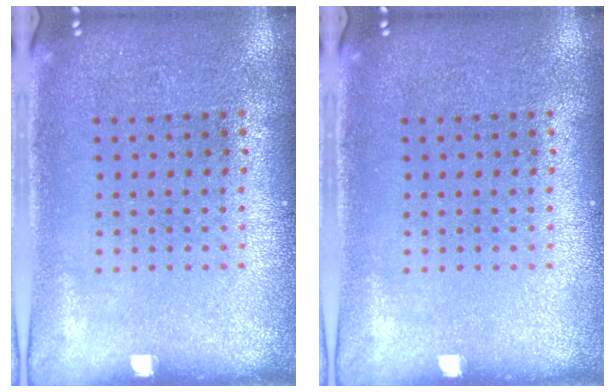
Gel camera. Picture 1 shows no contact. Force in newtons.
{"total": 0.0}